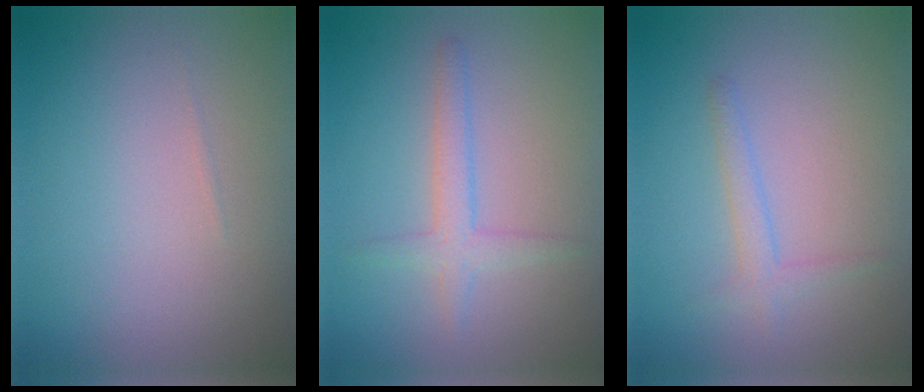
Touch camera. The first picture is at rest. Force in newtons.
{"total": 2.3, "press": 2.3, "slide": 0.1}
{"total": 1.6, "press": 1.6, "slide": 0.1}